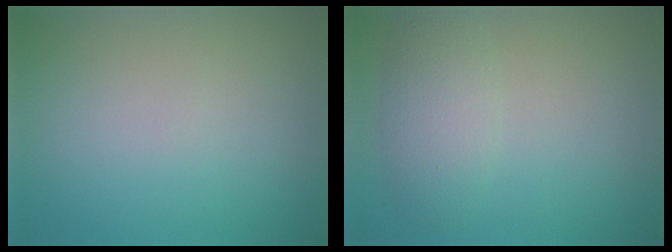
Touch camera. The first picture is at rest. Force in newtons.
{"total": 3.3, "press": 3.3, "slide": 0.2}